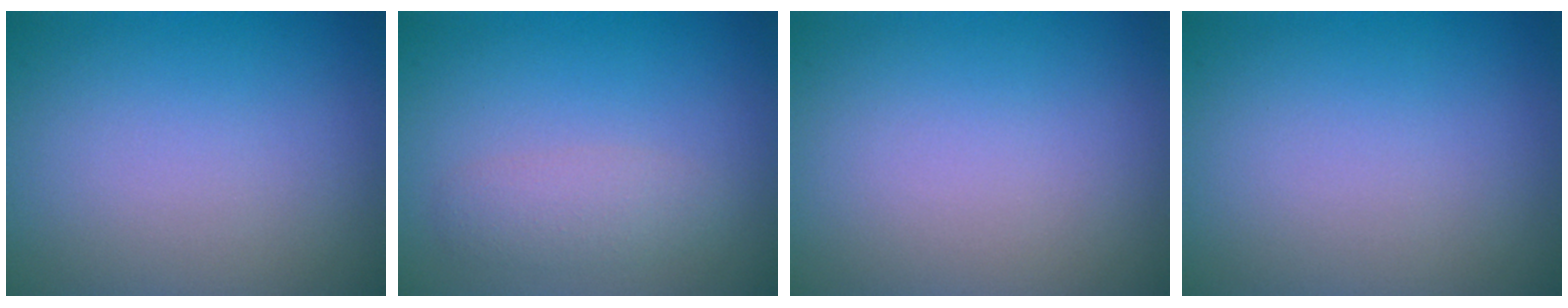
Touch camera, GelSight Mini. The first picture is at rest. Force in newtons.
{"total": 2.1, "press": 2.1, "slide": 0.2}
{"total": 0.0}
{"total": 0.0}